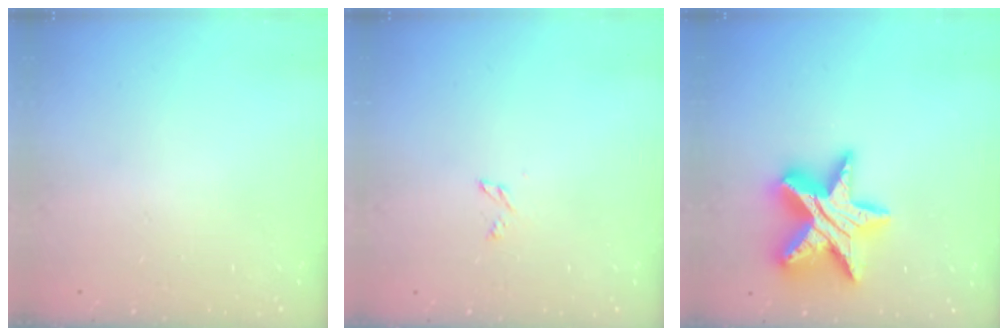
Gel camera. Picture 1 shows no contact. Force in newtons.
{"total": 2.4, "press": 2.4, "slide": 0.2}
{"total": 19.5, "press": 19.4, "slide": 1.5}